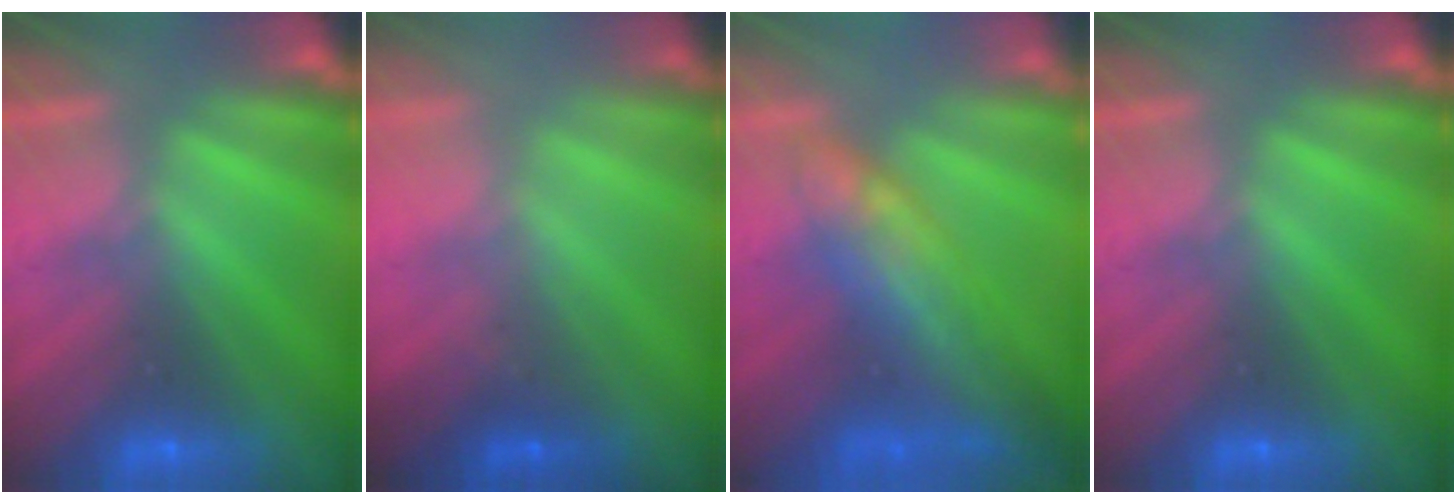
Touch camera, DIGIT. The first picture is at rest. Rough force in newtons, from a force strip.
{"total": 1.5}
{"total": 6.8}
{"total": 0.0}